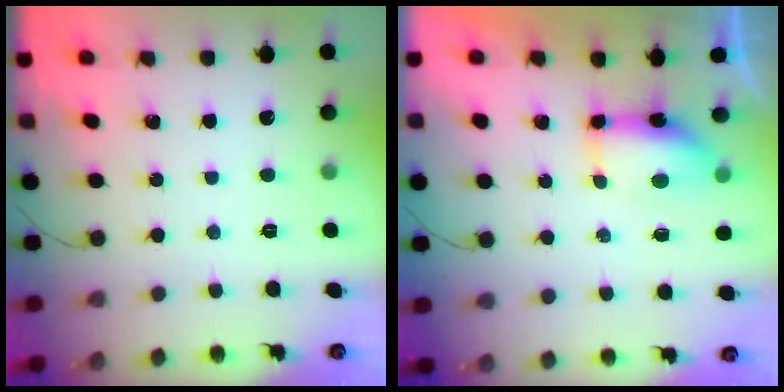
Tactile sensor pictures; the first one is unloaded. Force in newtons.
{"total": 6.8, "press": 6.7, "slide": 0.9}